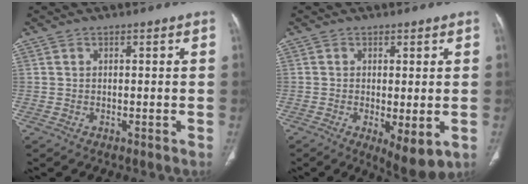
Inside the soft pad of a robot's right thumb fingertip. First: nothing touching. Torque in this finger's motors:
{"motor_torque": [-0.26, -0.13, -0.31, 0.12, 0.01]}